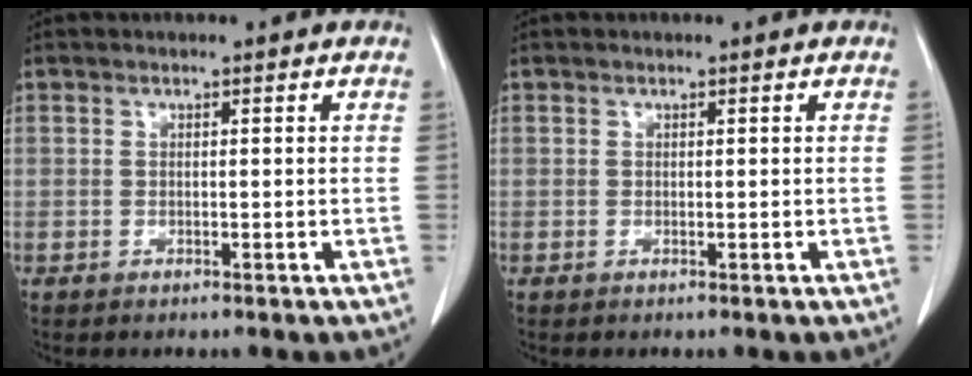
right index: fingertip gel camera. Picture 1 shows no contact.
{"total": 0.0}